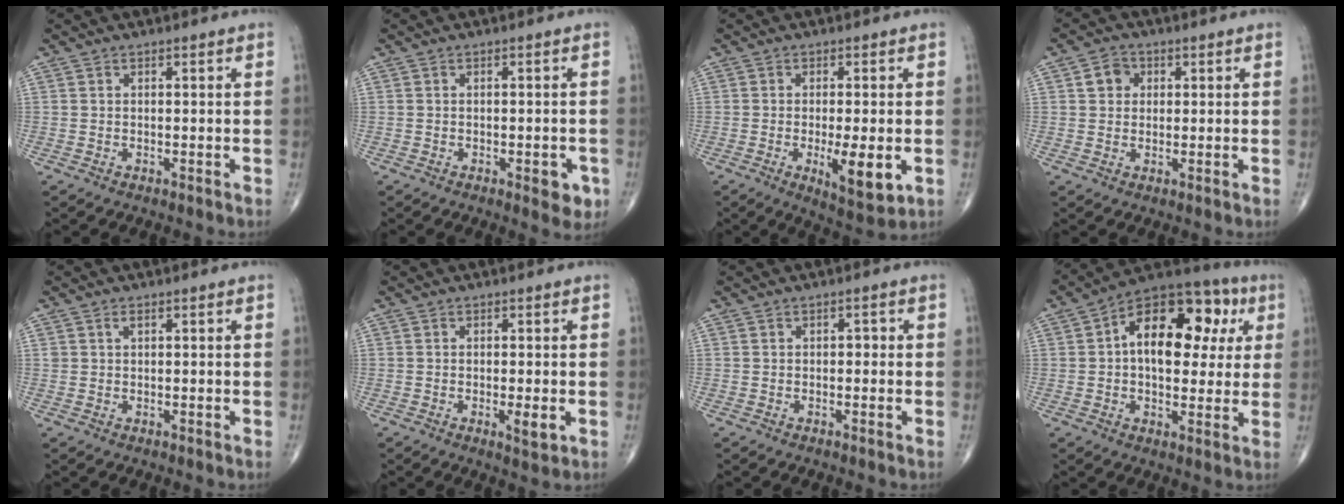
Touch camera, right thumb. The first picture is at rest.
{"total": 3.9, "force": [-1.5, 1.6, 3.2], "torque": [-0.025, 0.000, -0.015]}
{"total": 8.7, "force": [-2.0, 2.5, 8.1], "torque": [-0.119, -0.021, -0.026]}
{"total": 3.8, "force": [1.0, 3.3, 1.7], "torque": [-0.010, 0.004, 0.013]}
{"total": 0.6, "force": [0.2, 0.5, 0.3], "torque": [0.002, 0.001, 0.004]}
{"total": 3.0, "force": [-0.7, 0.7, 2.8], "torque": [-0.043, -0.008, -0.010]}
{"total": 1.0, "force": [-0.1, 0.6, 0.7], "torque": [-0.001, 0.003, -0.006]}
{"total": 19.3, "force": [4.1, 11.2, 15.1], "torque": [-0.183, 0.026, 0.050]}